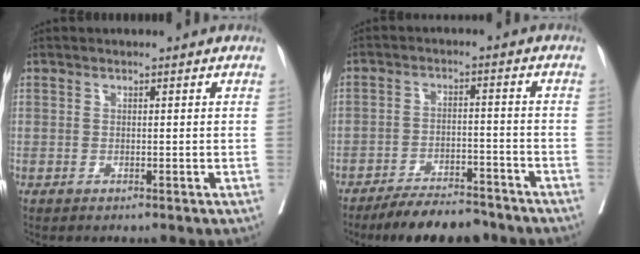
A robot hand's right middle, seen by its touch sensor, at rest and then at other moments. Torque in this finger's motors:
{"motor_torque": [0.39, -0.49, 0.15, 0.03]}